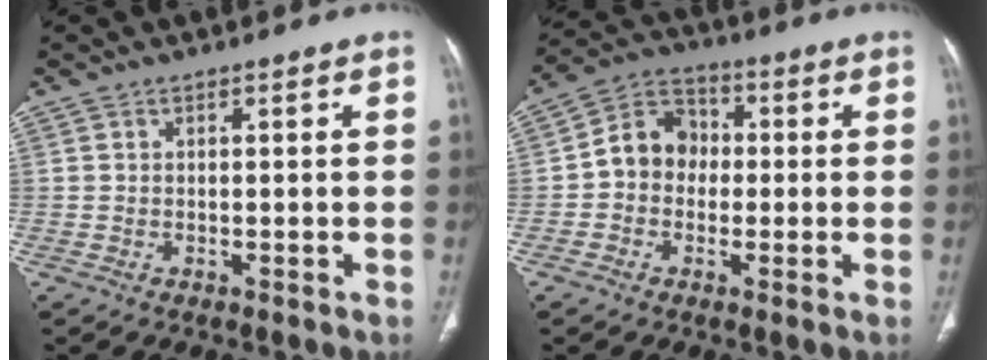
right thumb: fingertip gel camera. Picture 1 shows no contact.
{"total": 8.7, "force": [-0.4, 7.4, 4.5], "torque": [-0.051, 0.031, -0.024]}